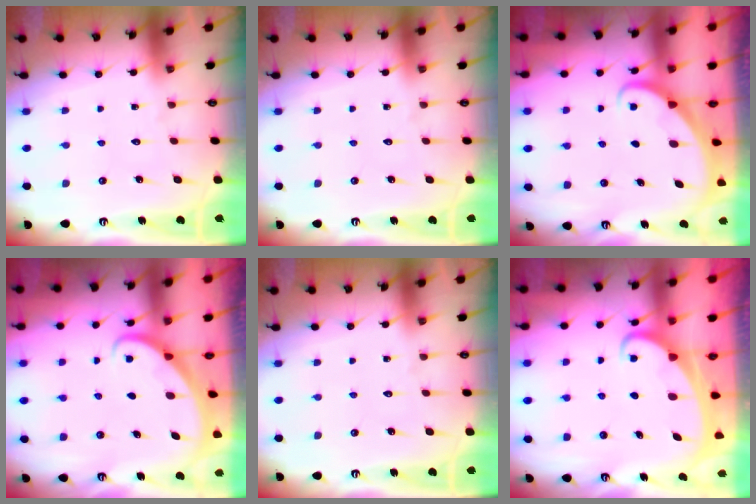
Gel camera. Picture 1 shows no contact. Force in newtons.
{"total": 0.0}
{"total": 2.9, "press": 2.9, "slide": 0.1}
{"total": 2.3, "press": 2.3, "slide": 0.1}
{"total": 0.0}
{"total": 2.2, "press": 2.2, "slide": 0.3}